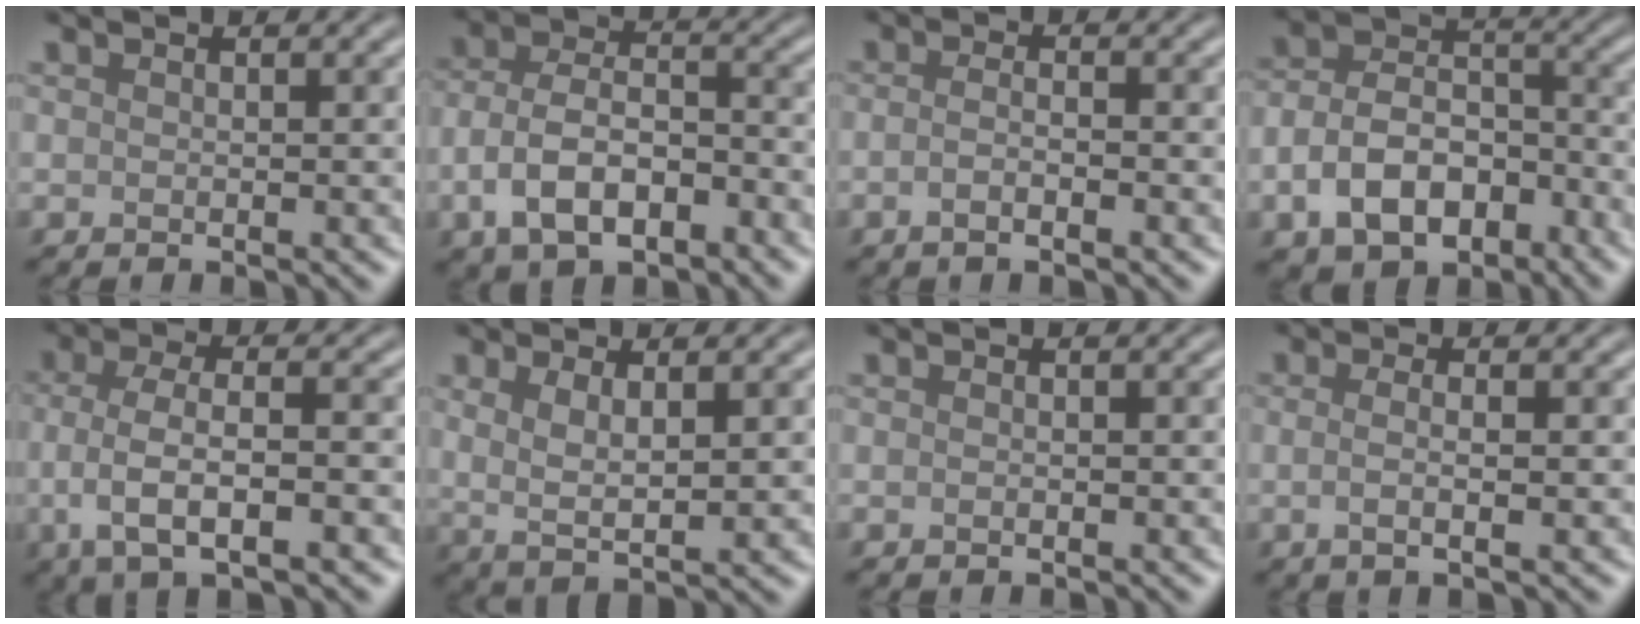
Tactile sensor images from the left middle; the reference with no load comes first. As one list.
[{"total": 7.2, "force": [-3.1, 4.1, 5.1], "torque": [-0.100, 0.003, -0.062]}, {"total": 1.9, "force": [-0.8, 0.6, 1.6], "torque": [-0.025, -0.001, -0.016]}, {"total": 7.9, "force": [-3.7, 5.1, 4.8], "torque": [-0.089, 0.002, -0.072]}, {"total": 5.6, "force": [-1.6, 2.0, 5.0], "torque": [-0.101, -0.004, -0.030]}, {"total": 3.1, "force": [0.9, 0.9, 2.9], "torque": [-0.059, -0.009, 0.022]}, {"total": 0.0}, {"total": 2.5, "force": [-0.2, 0.9, 2.3], "torque": [-0.037, -0.004, -0.013]}]